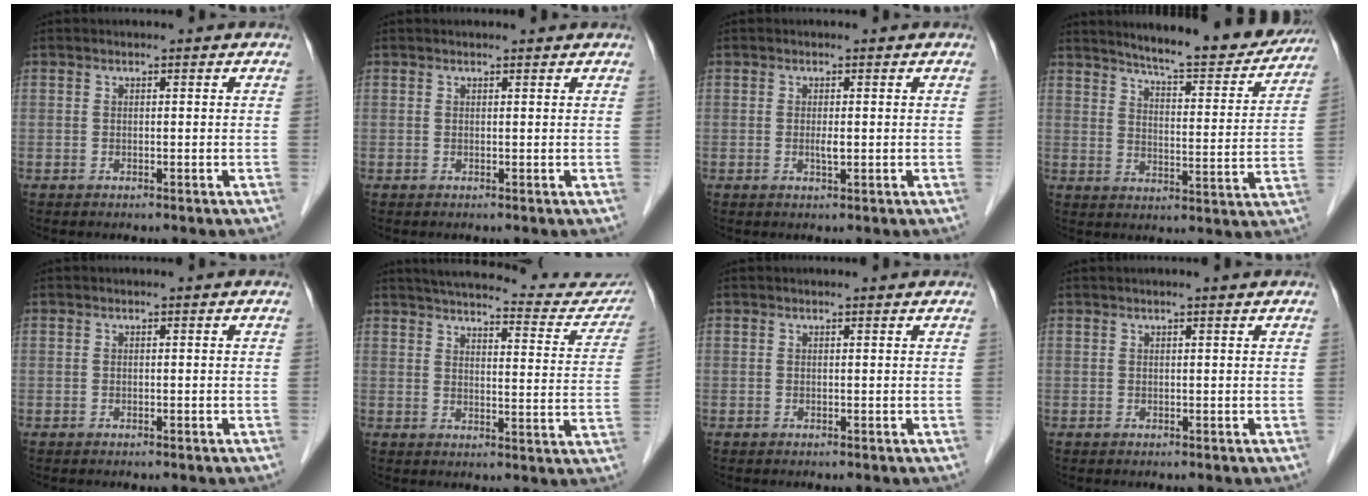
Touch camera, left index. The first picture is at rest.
{"total": 1.9, "force": [1.8, 0.2, 0.3], "torque": [-0.010, 0.010, 0.021]}
{"total": 1.2, "force": [0.0, 0.2, 1.1], "torque": [-0.022, -0.004, -0.001]}
{"total": 18.1, "force": [16.4, 2.4, 7.3], "torque": [-0.098, -0.036, 0.206]}
{"total": 0.0}
{"total": 23.2, "force": [21.3, 4.4, 8.2], "torque": [-0.108, -0.039, 0.248]}
{"total": 1.1, "force": [1.1, 0.1, 0.1], "torque": [-0.010, 0.005, 0.012]}
{"total": 1.4, "force": [1.1, -0.3, 0.7], "torque": [-0.011, 0.007, 0.022]}